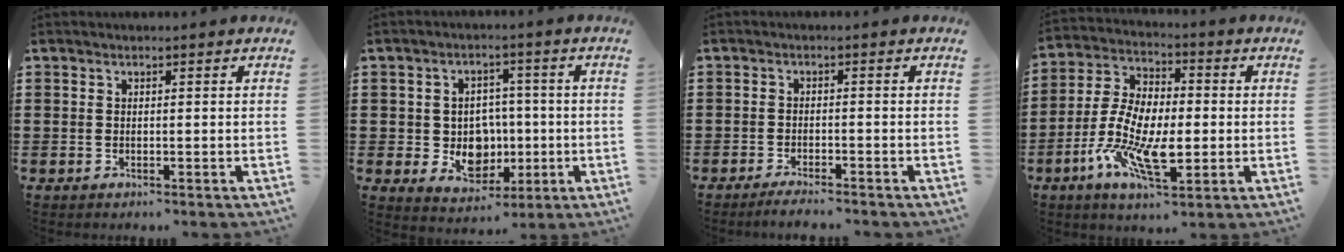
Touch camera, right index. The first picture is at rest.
{"total": 6.7, "force": [-0.5, 5.9, 3.2], "torque": [-0.045, -0.001, -0.006]}
{"total": 2.1, "force": [-2.0, -0.3, 0.6], "torque": [-0.010, -0.003, -0.038]}
{"total": 11.1, "force": [-3.2, 5.0, 9.4], "torque": [-0.218, -0.011, -0.065]}